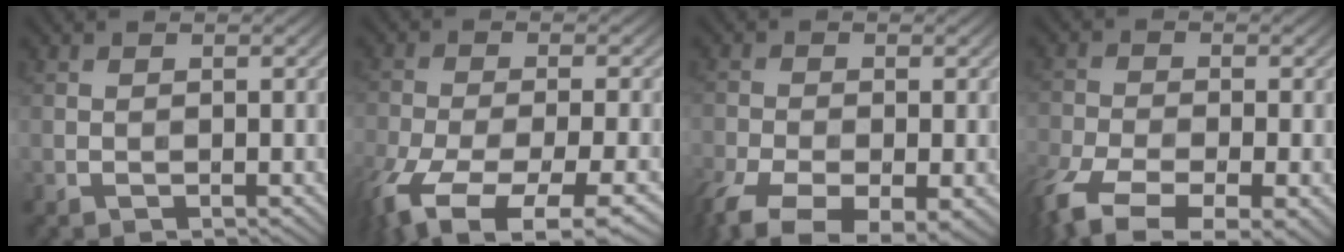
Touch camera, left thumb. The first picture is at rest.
{"total": 13.2, "force": [-8.7, 4.4, 9.0], "torque": [-0.199, -0.045, -0.132]}
{"total": 11.2, "force": [-7.2, 5.0, 7.0], "torque": [-0.149, -0.049, -0.115]}
{"total": 11.1, "force": [-7.0, 4.4, 7.4], "torque": [-0.163, -0.039, -0.125]}